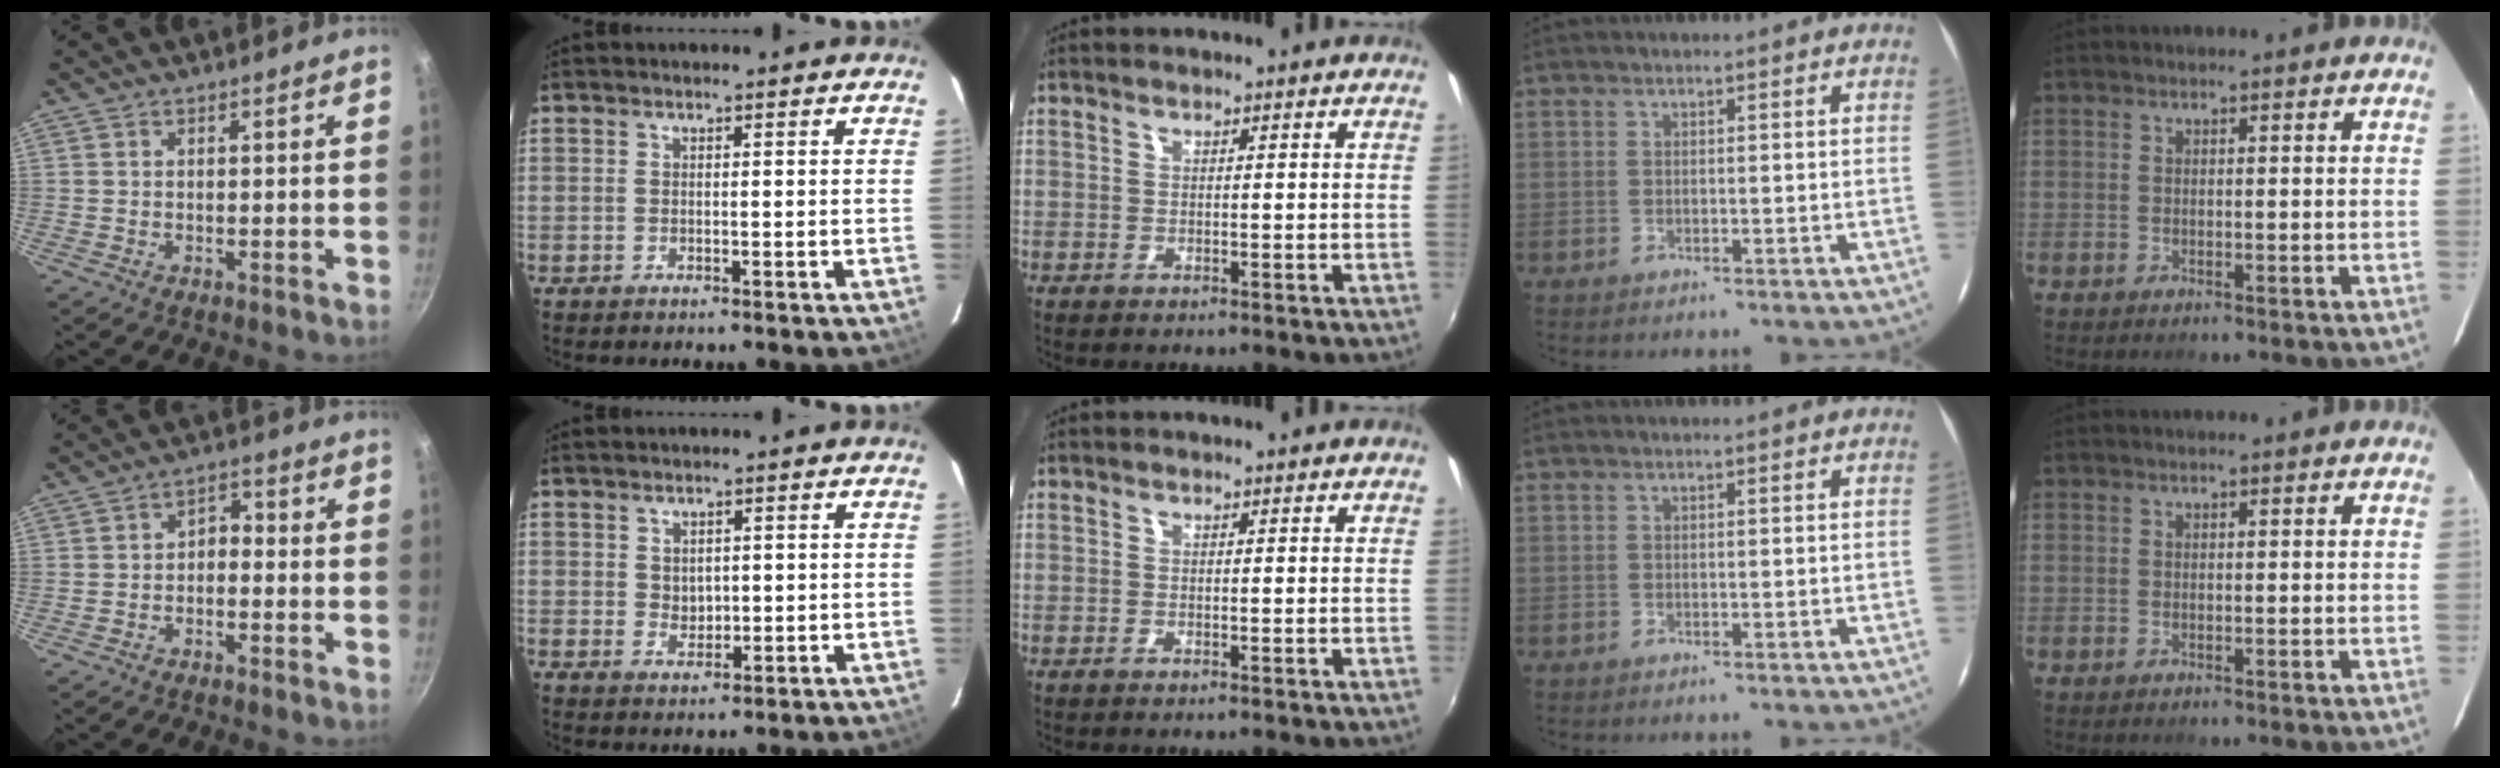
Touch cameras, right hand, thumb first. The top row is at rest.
{"thumb": {"total": 3.0, "force": [-1.0, 2.0, 2.0], "torque": [-0.016, 0.021, -0.022]}, "index": {"total": 2.4, "force": [0.5, 2.2, 1.0], "torque": [-0.012, 0.001, 0.014]}}